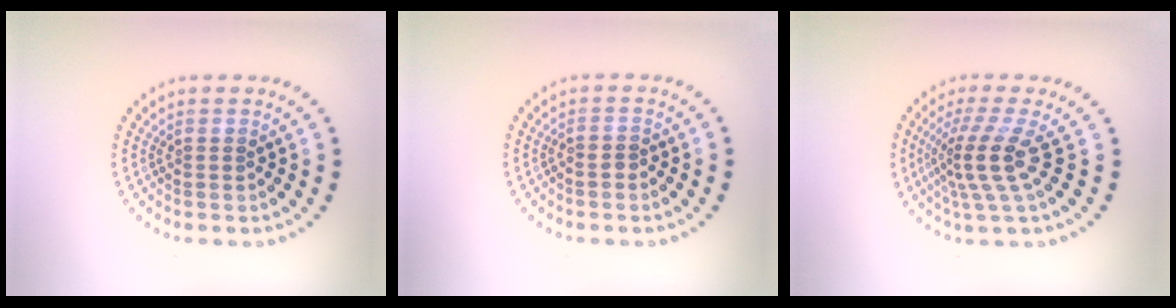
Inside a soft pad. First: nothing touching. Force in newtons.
{"total": 0.8, "press": 0.5, "slide": 0.6}
{"total": 4.2, "press": 2.9, "slide": 3.0}